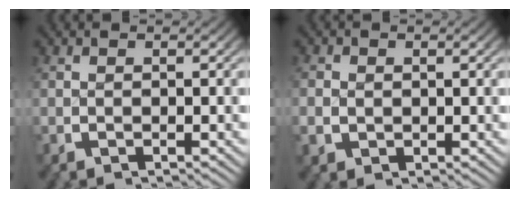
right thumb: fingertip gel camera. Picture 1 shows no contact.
{"total": 1.5, "force": [0.1, 1.3, 0.7], "torque": [-0.017, 0.000, 0.006]}